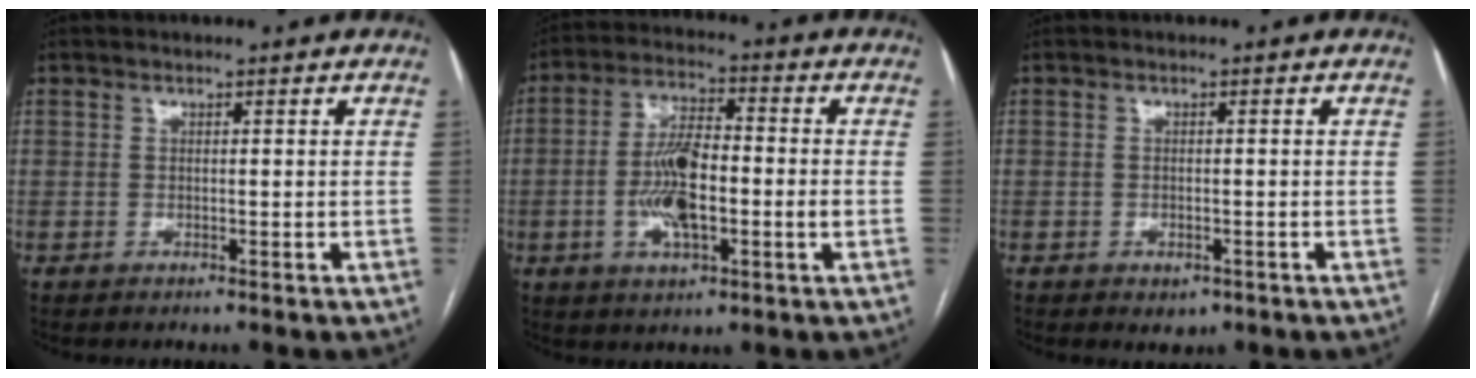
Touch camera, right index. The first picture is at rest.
{"total": 10.3, "force": [-1.7, 3.1, 9.7], "torque": [-0.195, 0.010, -0.031]}
{"total": 2.0, "force": [-1.1, 1.3, 1.1], "torque": [-0.011, 0.001, -0.005]}